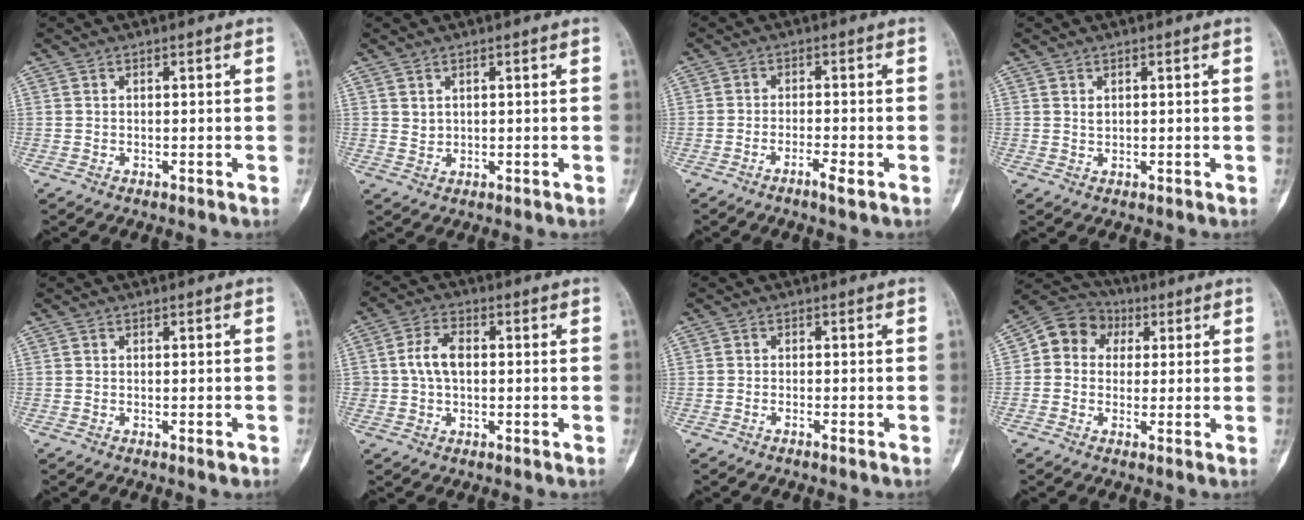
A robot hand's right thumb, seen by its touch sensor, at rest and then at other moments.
{"total": 1.5, "force": [0.9, 1.1, 0.7], "torque": [-0.004, -0.008, 0.021]}
{"total": 2.8, "force": [-1.7, 0.1, 2.2], "torque": [-0.049, 0.008, -0.034]}
{"total": 1.0, "force": [0.5, 0.6, 0.6], "torque": [-0.008, -0.002, 0.012]}
{"total": 0.8, "force": [-0.4, 0.2, 0.6], "torque": [-0.008, -0.001, -0.007]}
{"total": 5.9, "force": [0.4, 3.8, 4.5], "torque": [-0.082, 0.013, 0.005]}
{"total": 0.7, "force": [-0.5, -0.1, 0.5], "torque": [-0.014, 0.004, -0.010]}
{"total": 8.9, "force": [1.8, 7.7, 4.1], "torque": [-0.039, 0.018, 0.015]}